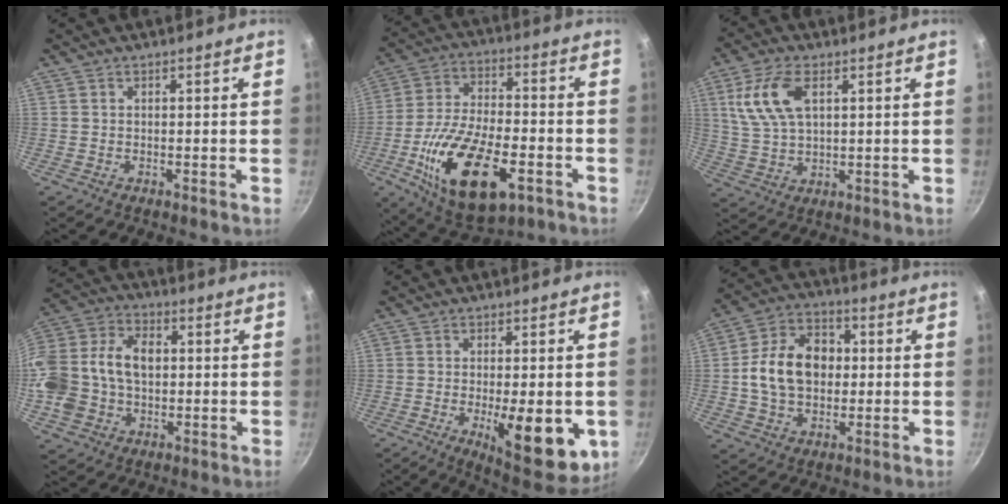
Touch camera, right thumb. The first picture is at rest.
{"total": 21.6, "force": [-7.8, 10.3, 17.3], "torque": [-0.303, 0.016, -0.132]}
{"total": 10.6, "force": [3.5, 5.6, 8.2], "torque": [-0.163, -0.002, 0.073]}
{"total": 18.2, "force": [0.1, 13.4, 12.2], "torque": [-0.237, 0.042, -0.005]}
{"total": 14.6, "force": [-3.5, 5.2, 13.2], "torque": [-0.150, -0.004, -0.038]}
{"total": 14.3, "force": [0.4, 10.5, 9.7], "torque": [-0.135, 0.024, -0.004]}